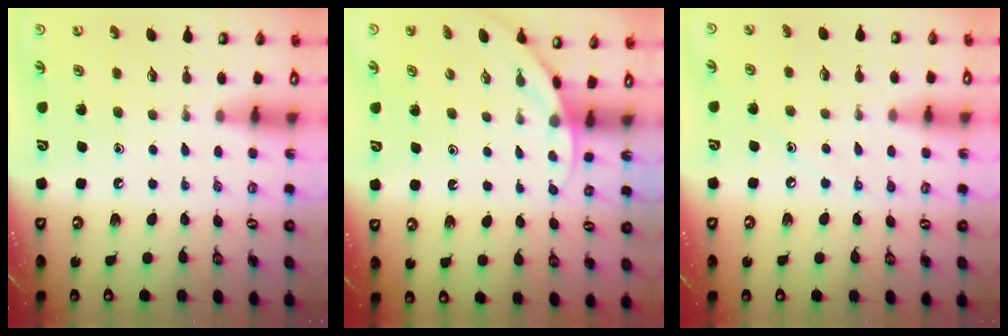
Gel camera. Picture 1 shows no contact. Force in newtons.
{"total": 3.2, "press": 3.2, "slide": 0.0}
{"total": 4.4, "press": 4.3, "slide": 0.6}